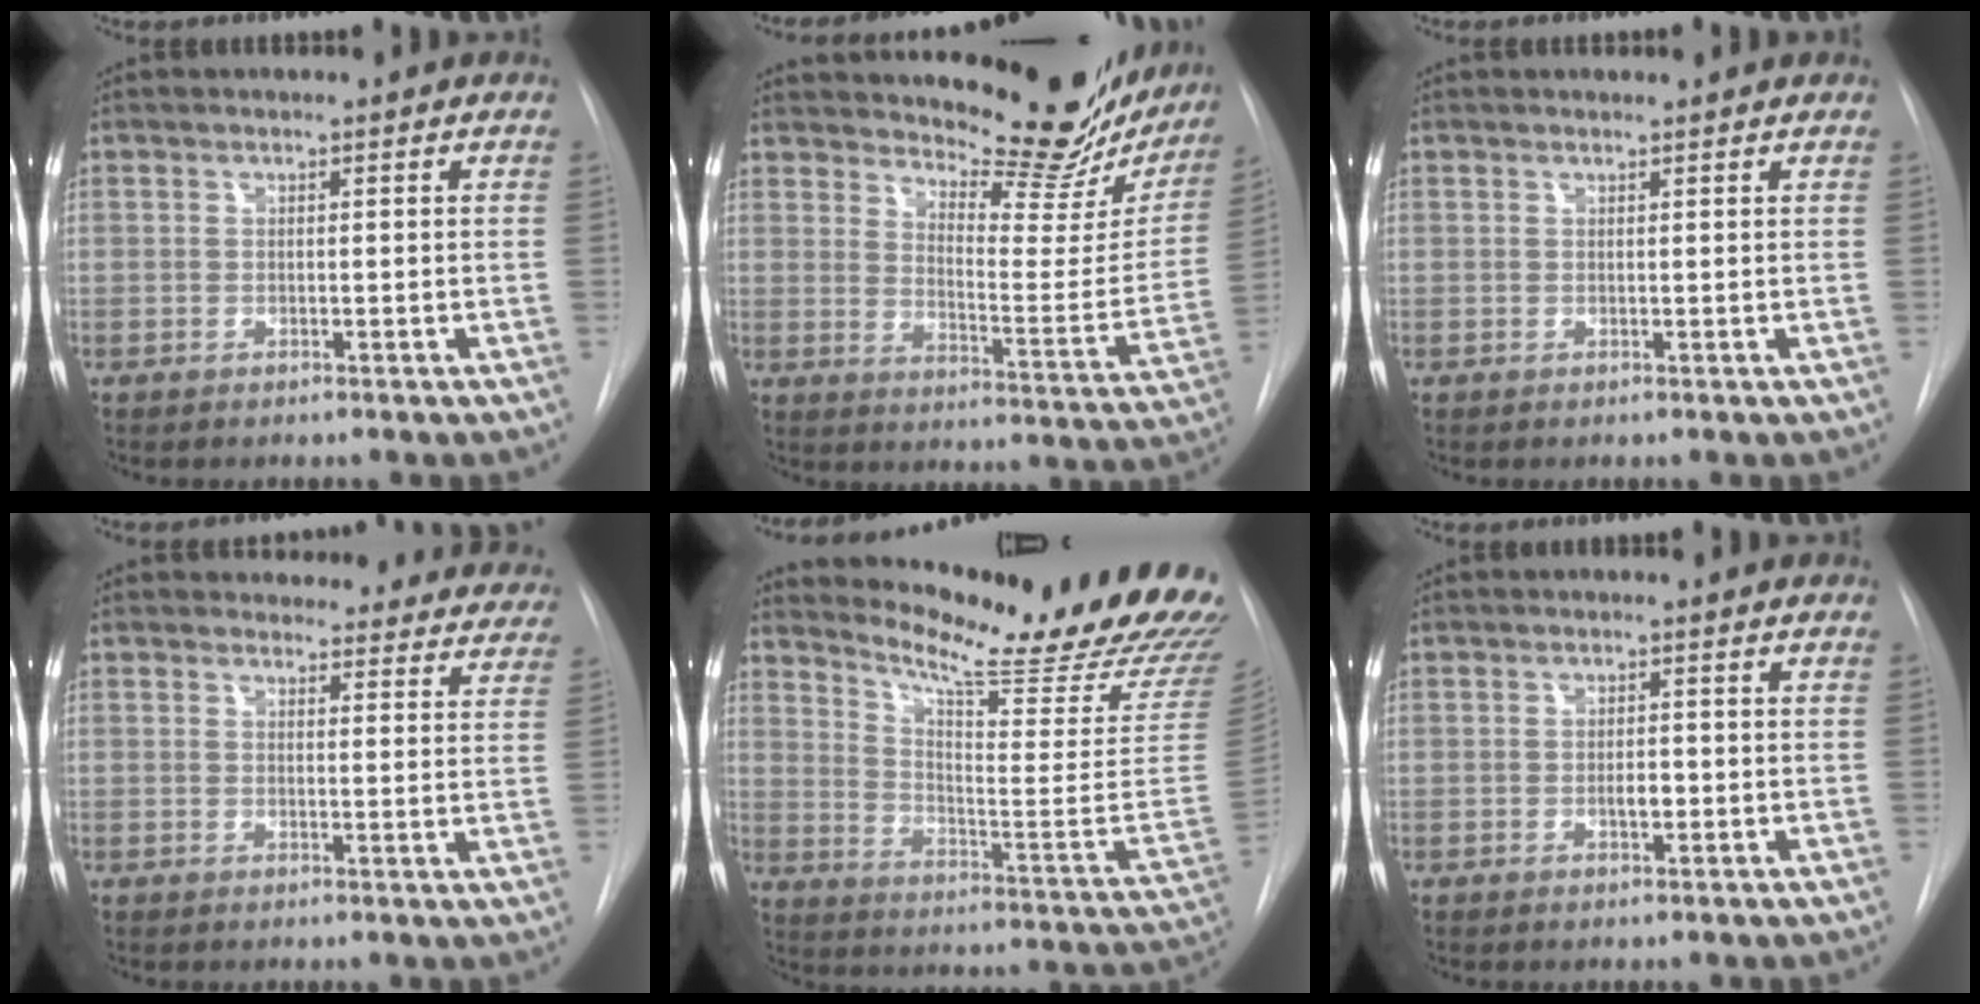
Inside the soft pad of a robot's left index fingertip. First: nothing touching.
{"total": 22.4, "force": [20.2, 5.8, 7.8], "torque": [-0.104, -0.069, 0.250]}
{"total": 2.9, "force": [2.9, 0.2, 0.6], "torque": [-0.010, 0.018, 0.032]}
{"total": 16.7, "force": [15.8, 5.1, 2.1], "torque": [0.011, -0.035, 0.158]}
{"total": 26.6, "force": [23.2, 2.1, 12.9], "torque": [-0.201, -0.109, 0.298]}
{"total": 1.9, "force": [-0.4, 0.8, 1.7], "torque": [-0.028, 0.000, -0.006]}